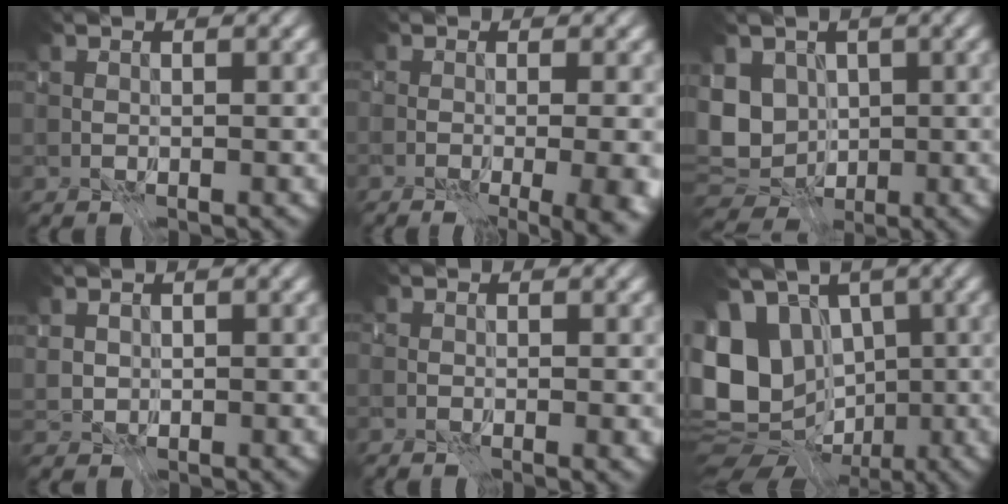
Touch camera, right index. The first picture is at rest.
{"total": 9.0, "force": [-2.5, 4.0, 7.8], "torque": [-0.070, -0.014, -0.001]}
{"total": 4.9, "force": [-1.4, 3.4, 3.3], "torque": [-0.054, -0.018, -0.020]}
{"total": 0.8, "force": [0.2, -0.4, -0.7], "torque": [-0.001, -0.003, 0.027]}
{"total": 0.5, "force": [-0.1, -0.1, 0.5], "torque": [0.005, -0.009, -0.006]}
{"total": 14.0, "force": [-1.7, 10.4, 9.2], "torque": [-0.186, -0.009, -0.039]}